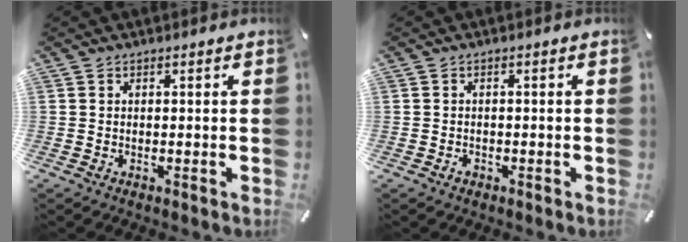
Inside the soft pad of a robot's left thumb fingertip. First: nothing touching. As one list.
[{"total": 1.2, "force": [-0.6, 0.8, 0.6], "torque": [-0.013, 0.003, -0.014]}]